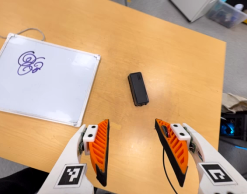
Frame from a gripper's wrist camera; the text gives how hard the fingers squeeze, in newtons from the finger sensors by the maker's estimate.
{"total": 0.0}